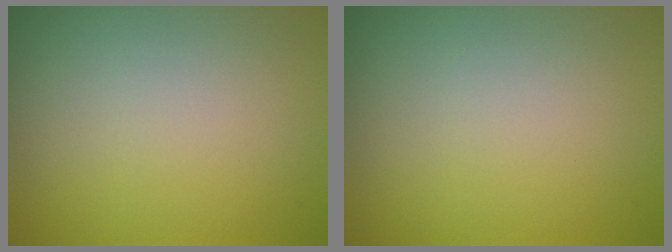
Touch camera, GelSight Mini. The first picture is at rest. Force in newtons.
{"total": 0.0}